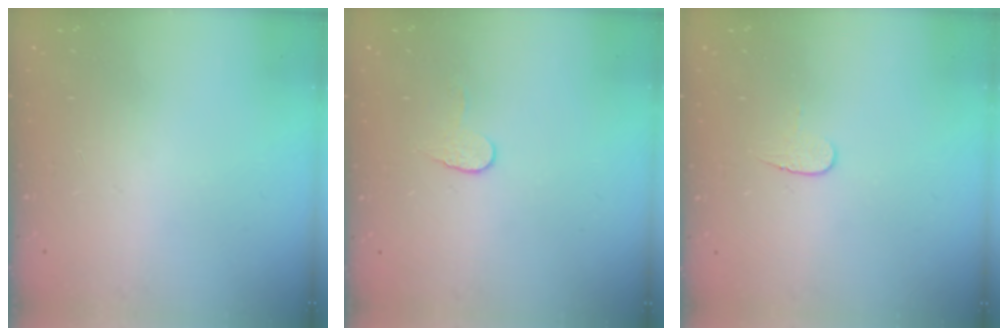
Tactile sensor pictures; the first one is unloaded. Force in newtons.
{"total": 5.3, "press": 5.3, "slide": 0.5}
{"total": 3.8, "press": 3.8, "slide": 0.4}